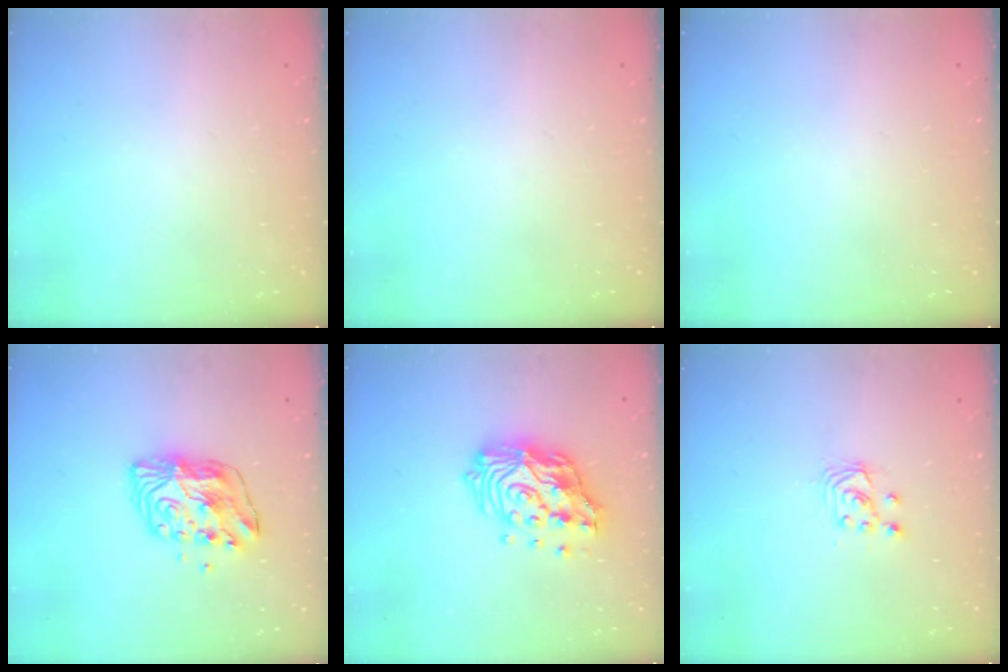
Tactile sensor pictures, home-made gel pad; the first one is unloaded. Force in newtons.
{"total": 0.0}
{"total": 0.0}
{"total": 10.2, "press": 10.2, "slide": 0.6}
{"total": 16.3, "press": 16.2, "slide": 1.6}
{"total": 2.9, "press": 2.9, "slide": 0.2}